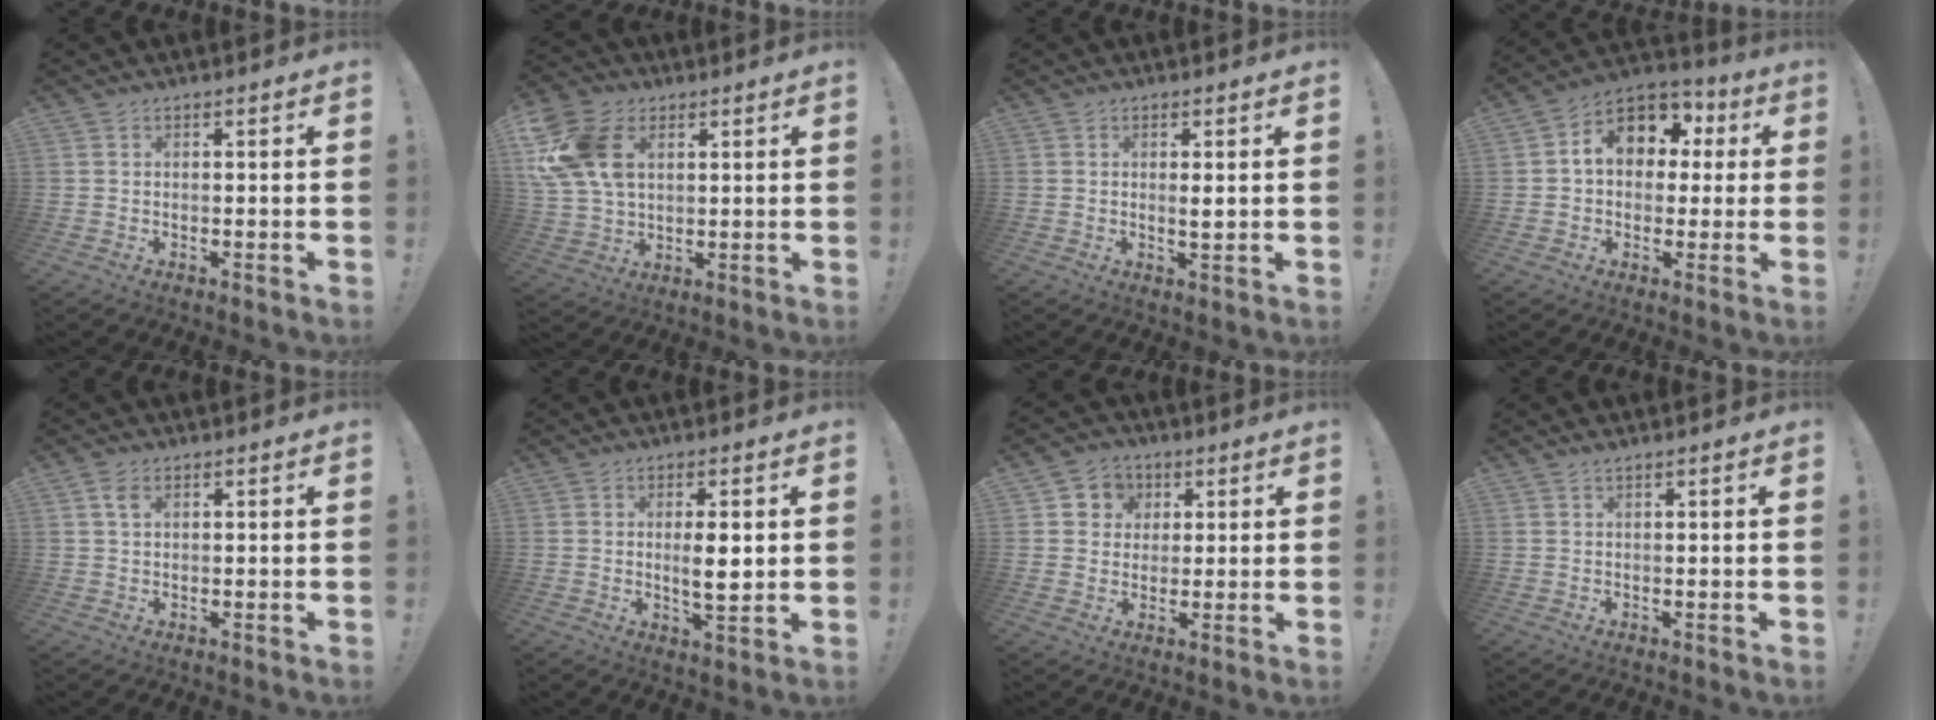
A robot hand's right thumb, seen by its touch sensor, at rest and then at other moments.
{"total": 17.7, "force": [5.6, 12.3, 11.4], "torque": [-0.228, -0.012, 0.109]}
{"total": 1.9, "force": [0.5, 0.3, 1.8], "torque": [-0.020, -0.010, 0.005]}
{"total": 12.5, "force": [3.0, 9.4, 7.7], "torque": [-0.108, -0.002, 0.058]}
{"total": 3.2, "force": [1.4, 1.8, 2.2], "torque": [-0.038, 0.000, 0.025]}
{"total": 6.2, "force": [0.8, 1.5, 5.9], "torque": [-0.092, -0.014, 0.007]}
{"total": 6.7, "force": [1.3, 6.4, 1.3], "torque": [-0.019, -0.003, 0.030]}
{"total": 1.0, "force": [0.9, -0.3, 0.4], "torque": [-0.007, -0.001, 0.017]}